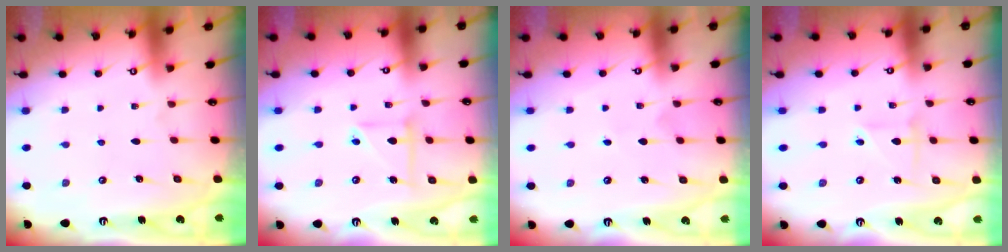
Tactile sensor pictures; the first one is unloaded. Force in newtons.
{"total": 6.1, "press": 6.1, "slide": 0.4}
{"total": 2.7, "press": 2.7, "slide": 0.2}
{"total": 2.8, "press": 2.7, "slide": 0.6}